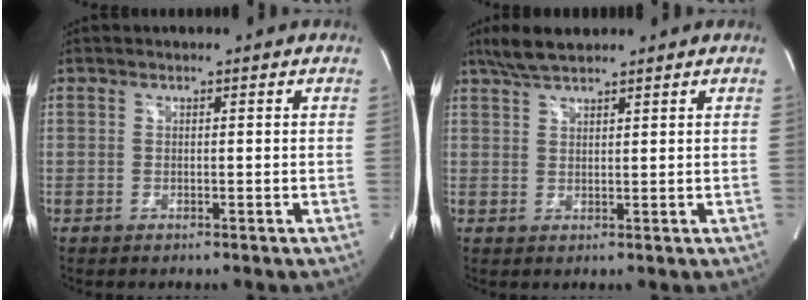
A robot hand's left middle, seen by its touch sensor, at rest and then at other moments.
{"total": 4.6, "force": [3.9, 0.8, 2.3], "torque": [-0.057, 0.012, 0.077]}